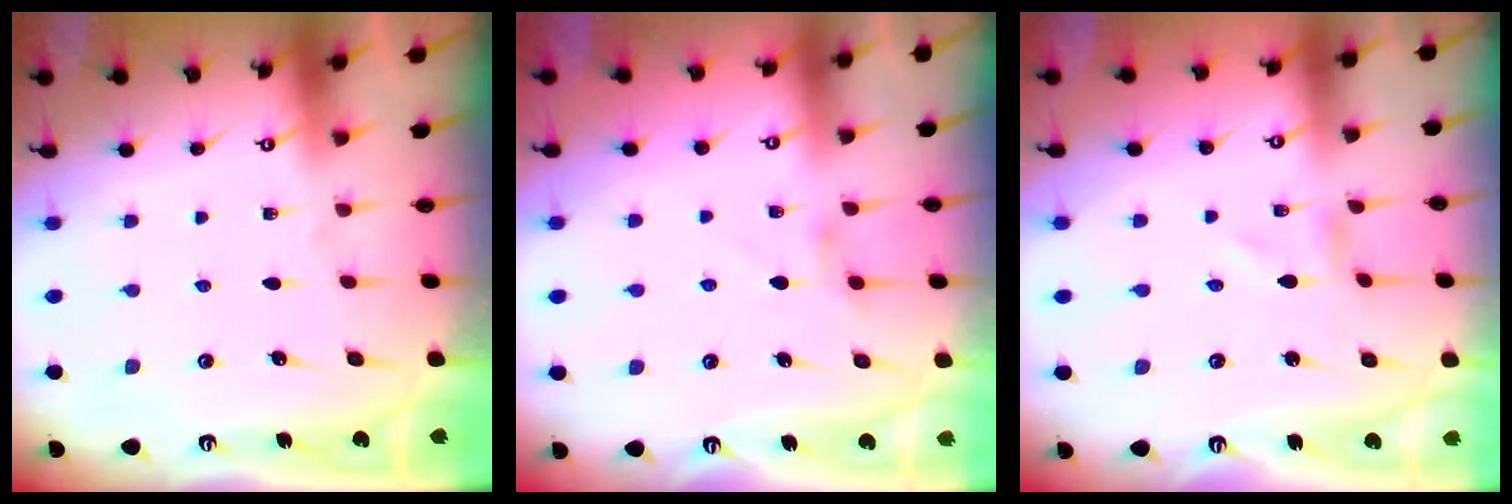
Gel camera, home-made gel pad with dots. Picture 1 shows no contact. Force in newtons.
{"total": 2.4, "press": 2.4, "slide": 0.4}
{"total": 1.2, "press": 1.2, "slide": 0.1}